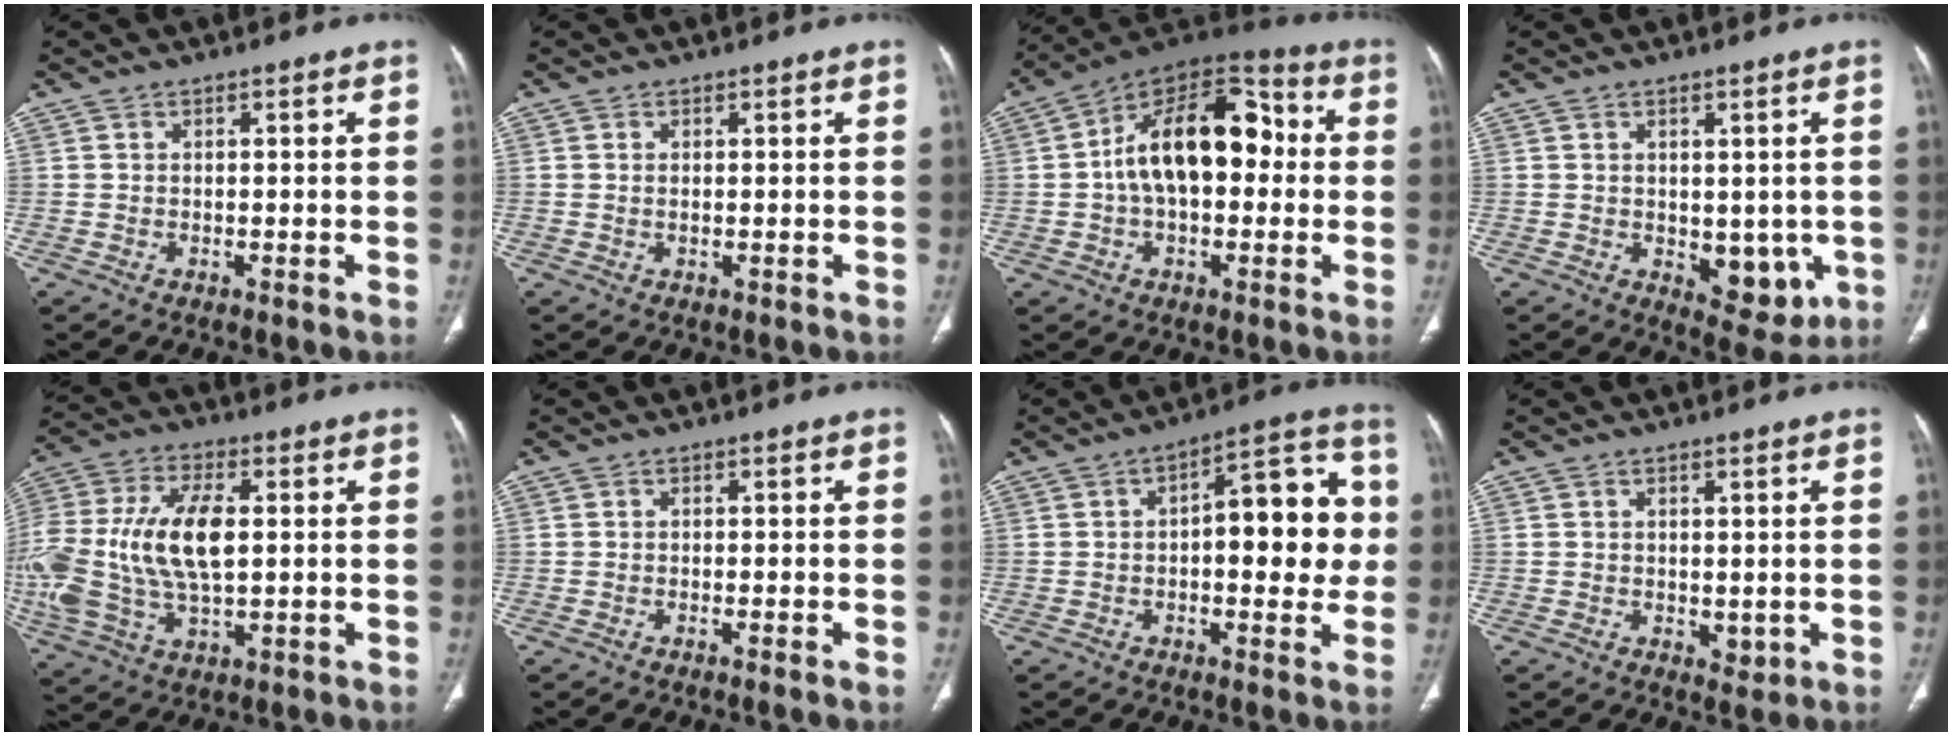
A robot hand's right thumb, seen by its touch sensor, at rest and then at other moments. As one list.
[{"total": 0.6, "force": [0.1, 0.3, 0.5], "torque": [-0.013, 0.000, 0.004]}, {"total": 19.0, "force": [1.0, 11.1, 15.4], "torque": [-0.223, 0.046, 0.007]}, {"total": 7.8, "force": [-1.2, 4.8, 6.0], "torque": [-0.040, -0.014, -0.001]}, {"total": 22.5, "force": [1.0, 12.0, 19.1], "torque": [-0.441, 0.002, 0.019]}, {"total": 0.6, "force": [-0.3, 0.0, 0.5], "torque": [-0.013, -0.001, -0.006]}, {"total": 15.2, "force": [0.5, 6.9, 13.5], "torque": [-0.139, 0.028, 0.000]}, {"total": 2.1, "force": [0.3, 1.5, 1.4], "torque": [-0.016, -0.007, 0.011]}]